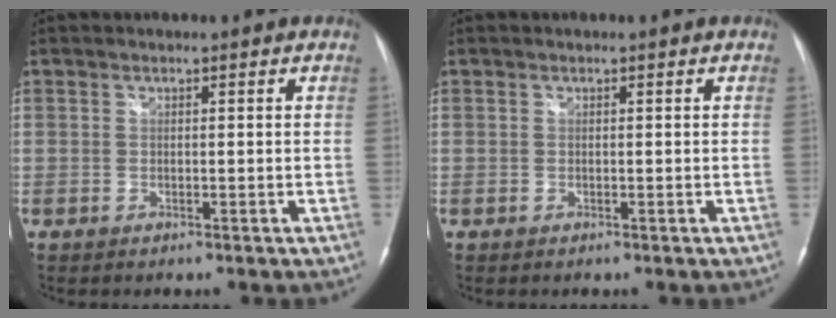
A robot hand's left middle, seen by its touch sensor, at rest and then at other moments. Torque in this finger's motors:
{"motor_torque": [0.00, 0.00, 0.00, 0.00]}